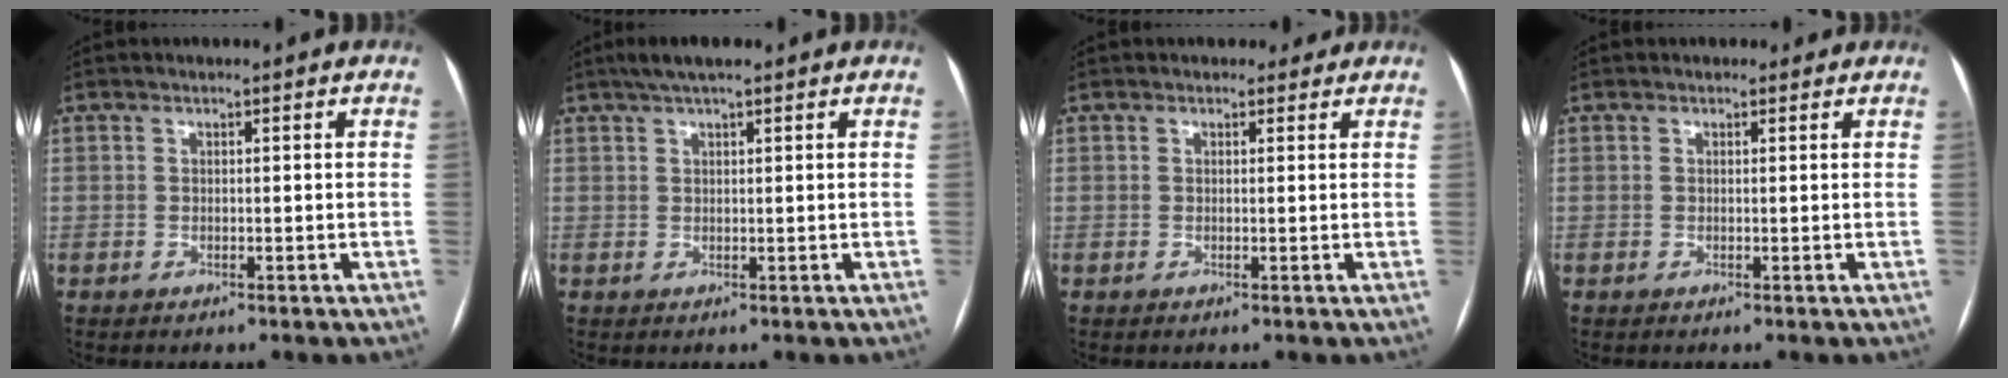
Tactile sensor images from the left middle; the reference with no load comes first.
{"total": 4.4, "force": [3.2, 0.7, 3.0], "torque": [-0.054, 0.026, 0.055]}
{"total": 2.2, "force": [1.9, 1.2, 0.2], "torque": [0.000, 0.003, 0.020]}
{"total": 1.3, "force": [1.0, 0.8, 0.1], "torque": [0.000, 0.007, 0.009]}